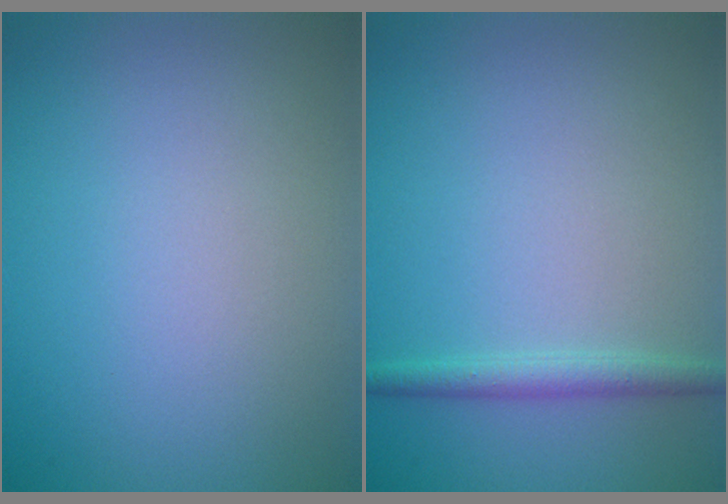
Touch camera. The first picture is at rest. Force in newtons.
{"total": 1.8, "press": 1.8, "slide": 0.1}